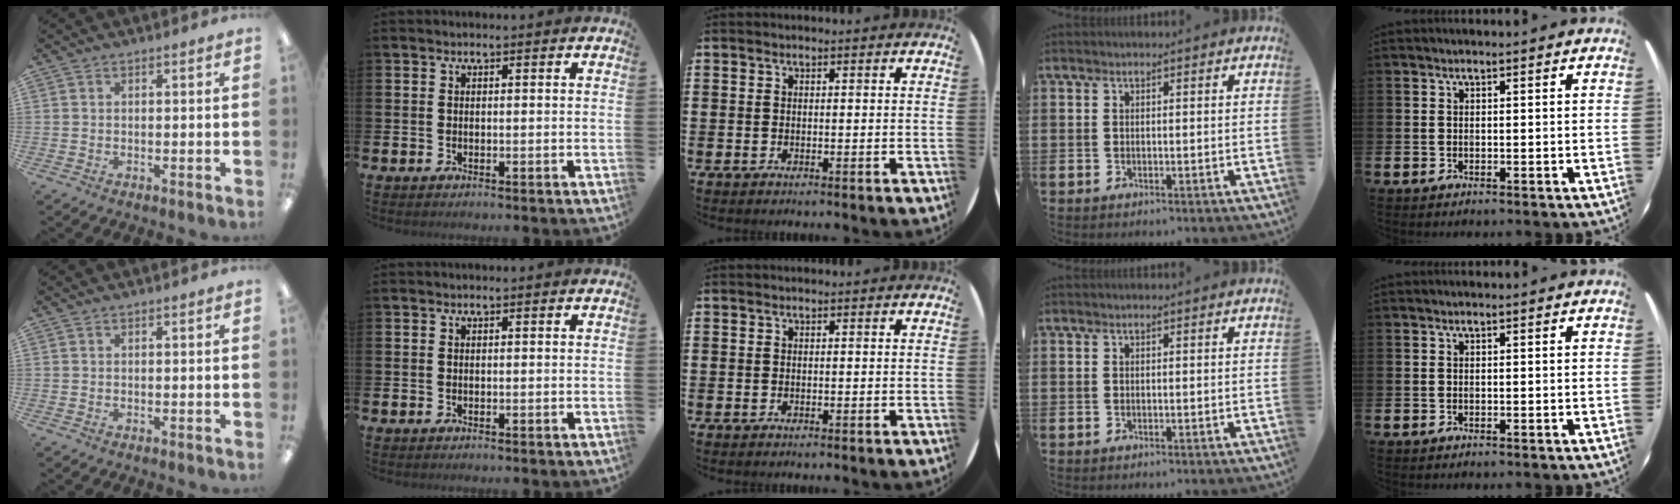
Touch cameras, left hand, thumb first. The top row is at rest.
{}